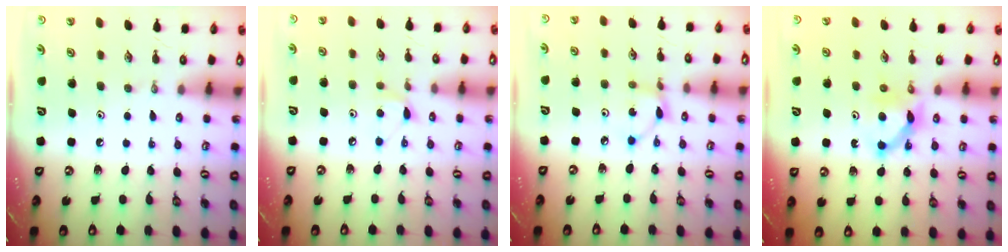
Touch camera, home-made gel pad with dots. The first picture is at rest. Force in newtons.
{"total": 6.5, "press": 6.5, "slide": 0.5}
{"total": 2.9, "press": 2.9, "slide": 0.1}
{"total": 7.0, "press": 7.0, "slide": 0.7}